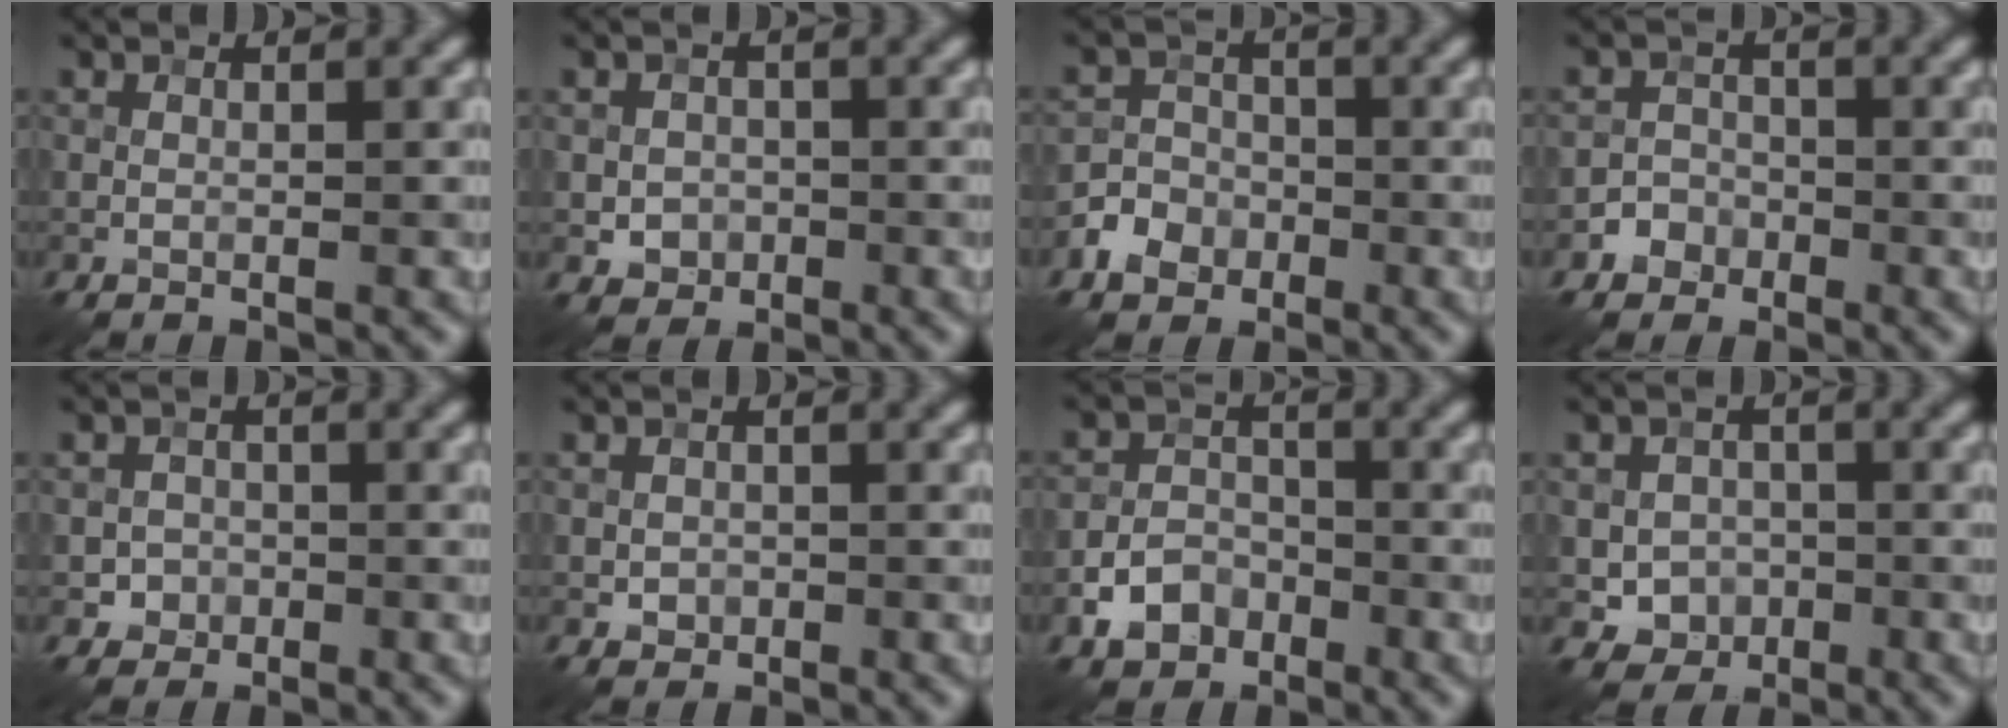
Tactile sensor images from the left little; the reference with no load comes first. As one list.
[{"total": 2.0, "force": [-0.5, 1.9, 0.6], "torque": [-0.005, -0.002, -0.012]}, {"total": 3.3, "force": [-1.7, 2.7, 0.8], "torque": [-0.008, 0.005, -0.040]}, {"total": 2.1, "force": [-1.2, 1.8, 0.0], "torque": [0.021, 0.007, -0.027]}, {"total": 1.7, "force": [-0.6, 1.6, 0.1], "torque": [0.012, 0.002, -0.011]}, {"total": 1.2, "force": [-0.3, 1.1, 0.4], "torque": [-0.003, -0.002, -0.007]}, {"total": 3.6, "force": [-2.0, 2.7, 1.3], "torque": [-0.022, 0.000, -0.037]}, {"total": 3.1, "force": [-0.7, 2.8, 0.9], "torque": [-0.004, -0.001, -0.015]}]